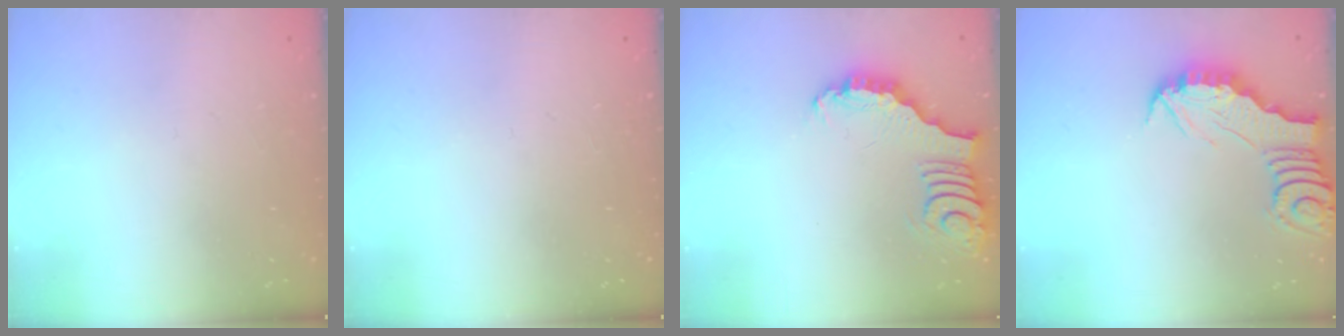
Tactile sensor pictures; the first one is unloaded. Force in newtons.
{"total": 0.0}
{"total": 3.5, "press": 3.4, "slide": 0.5}
{"total": 3.3, "press": 3.3, "slide": 0.3}